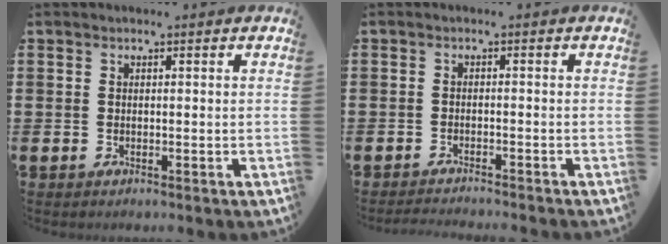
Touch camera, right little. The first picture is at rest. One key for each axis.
{"total": 1.3, "fx": -1.3, "fy": -0.2, "fz": 0.1, "tx": -0.003, "ty": 0.003, "tz": -0.026}